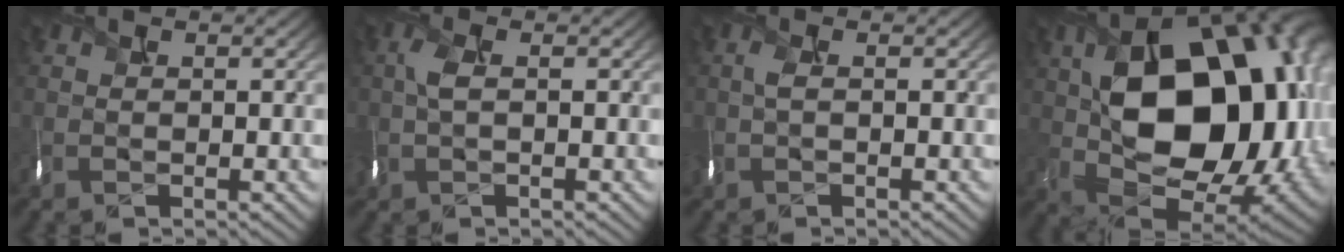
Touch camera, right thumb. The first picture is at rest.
{"total": 1.6, "force": [-0.2, 0.8, 1.4], "torque": [-0.042, 0.001, -0.004]}
{"total": 0.7, "force": [-0.4, 0.0, 0.6], "torque": [-0.018, 0.001, -0.009]}
{"total": 19.1, "force": [1.4, 12.8, 14.1], "torque": [-0.247, -0.025, 0.043]}